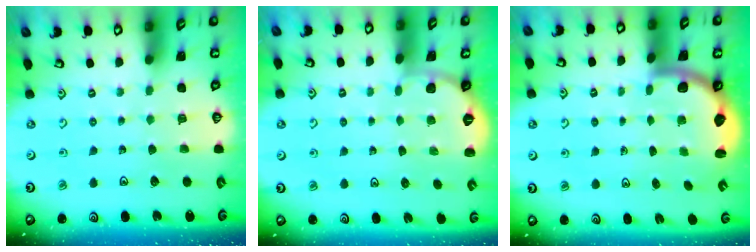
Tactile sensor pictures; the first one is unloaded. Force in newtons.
{"total": 0.0}
{"total": 2.5, "press": 2.2, "slide": 1.1}